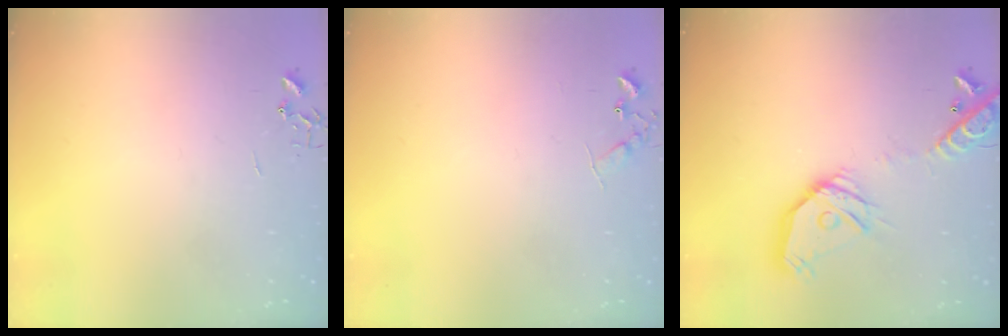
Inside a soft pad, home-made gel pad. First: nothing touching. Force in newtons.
{"total": 7.0, "press": 7.0, "slide": 0.8}
{"total": 18.8, "press": 18.6, "slide": 3.0}